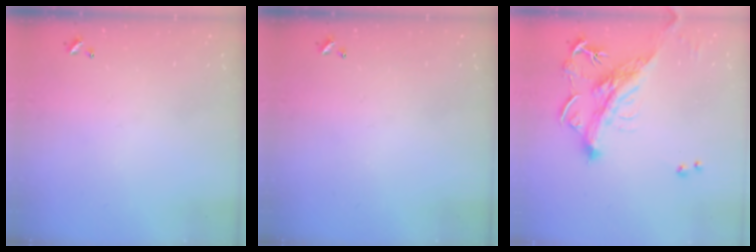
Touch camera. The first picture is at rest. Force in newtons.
{"total": 0.0}
{"total": 3.8, "press": 3.5, "slide": 1.4}